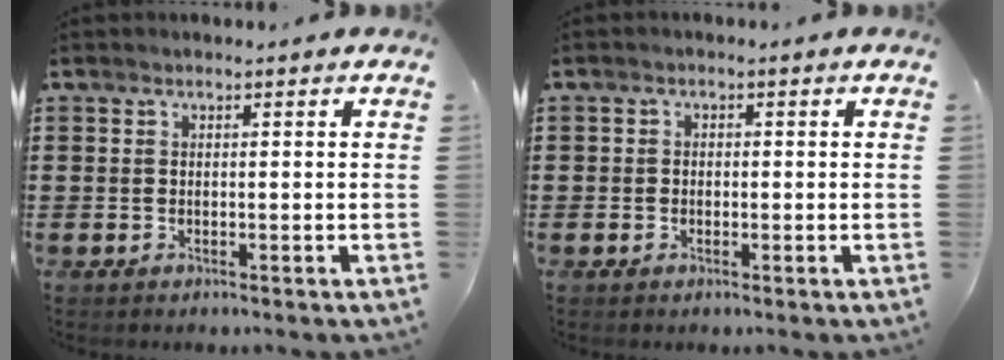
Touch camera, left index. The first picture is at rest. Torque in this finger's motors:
{"motor_torque": [-0.79, 0.98, -0.01, -0.01]}